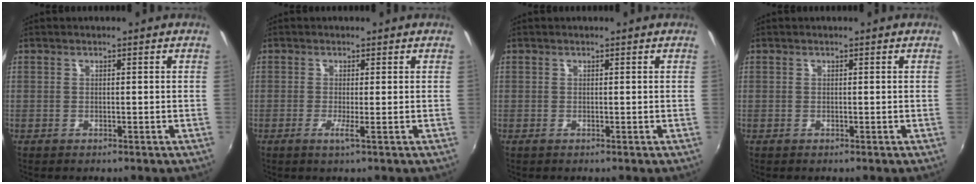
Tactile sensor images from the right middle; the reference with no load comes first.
{"total": 1.5, "force": [-0.3, -0.6, 1.4], "torque": [-0.029, -0.004, -0.008]}
{"total": 0.0}
{"total": 0.0}